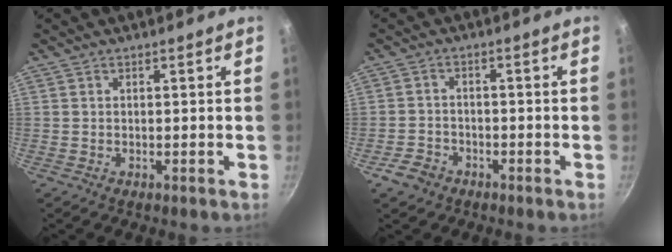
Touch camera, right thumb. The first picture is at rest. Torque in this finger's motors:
{"motor_torque": [0.38, 0.57, -0.19, 0.08, 0.09]}